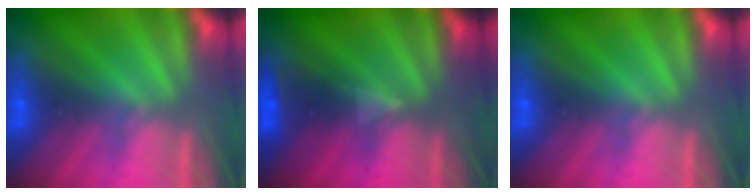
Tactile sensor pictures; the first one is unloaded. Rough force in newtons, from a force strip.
{"total": 2.9}
{"total": 0.0}